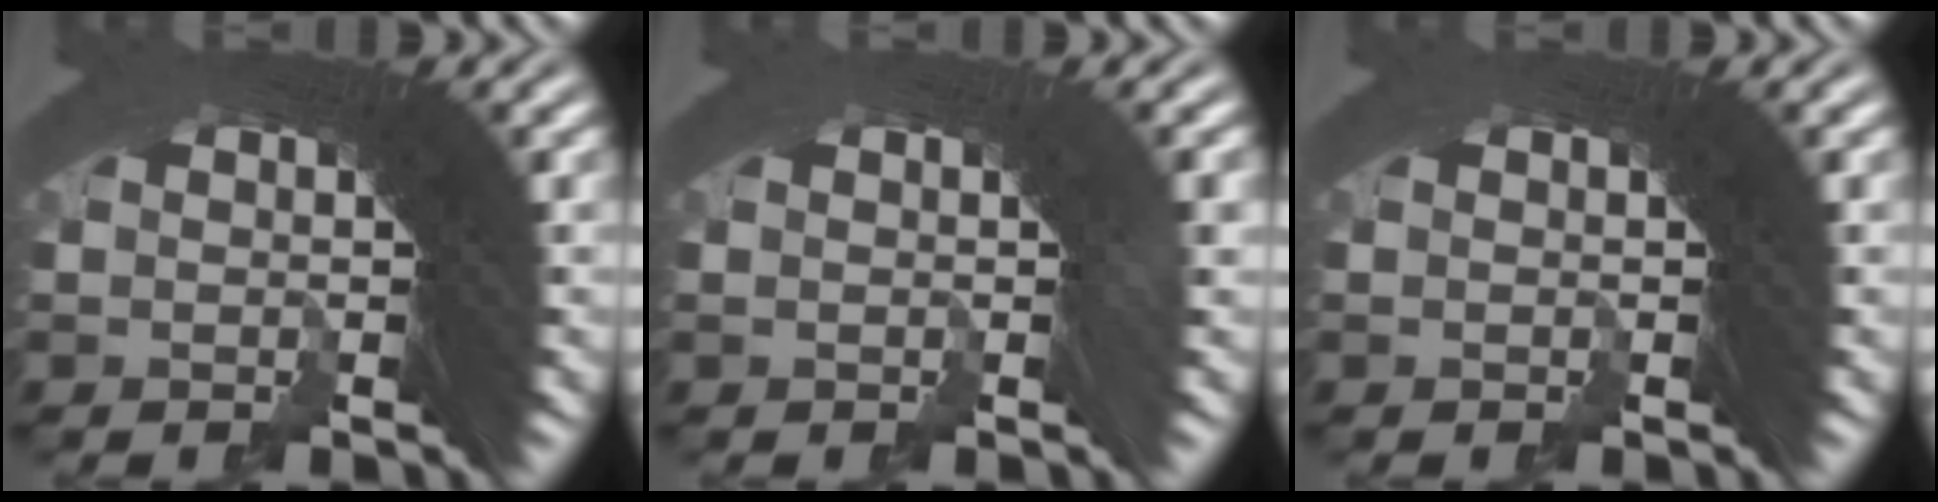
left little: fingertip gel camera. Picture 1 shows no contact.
{"total": 1.2, "force": [0.3, 0.1, 1.2], "torque": [-0.006, 0.020, -0.001]}
{"total": 0.0}